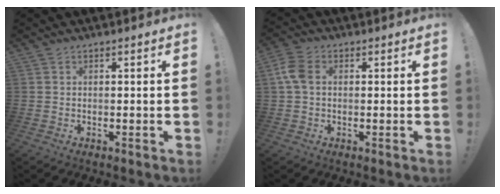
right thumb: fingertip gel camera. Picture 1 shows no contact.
{"total": 6.3, "force": [0.8, 4.3, 4.6], "torque": [-0.096, 0.006, 0.014]}